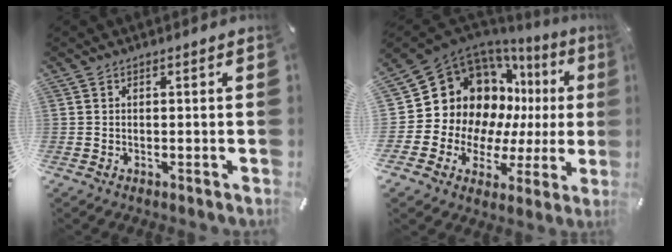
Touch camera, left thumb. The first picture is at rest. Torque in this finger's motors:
{"motor_torque": [2.47, 2.54, 1.66, -0.18, 0.44]}